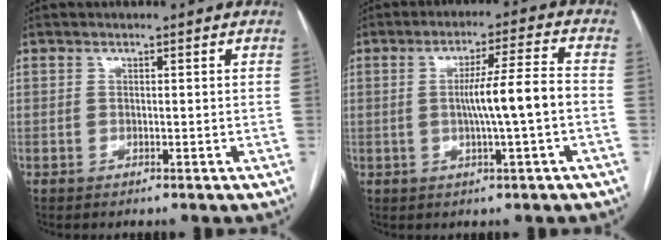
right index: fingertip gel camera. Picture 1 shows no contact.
{"total": 8.0, "force": [-1.0, -0.5, 8.0], "torque": [-0.132, 0.008, -0.015]}